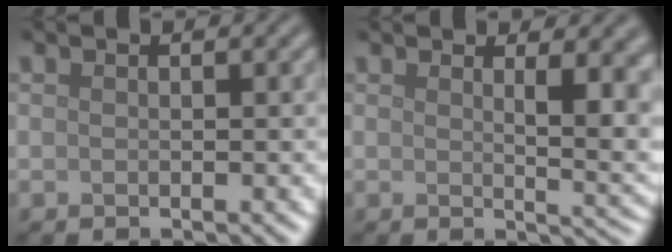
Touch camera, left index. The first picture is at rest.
{"total": 5.6, "force": [1.9, 2.2, 4.8], "torque": [-0.046, -0.007, 0.033]}